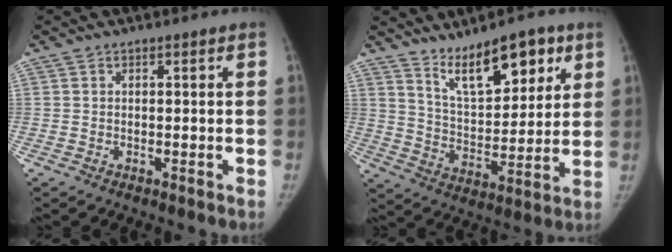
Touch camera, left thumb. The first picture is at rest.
{"total": 14.3, "force": [8.9, 5.9, 9.6], "torque": [-0.119, -0.049, 0.158]}